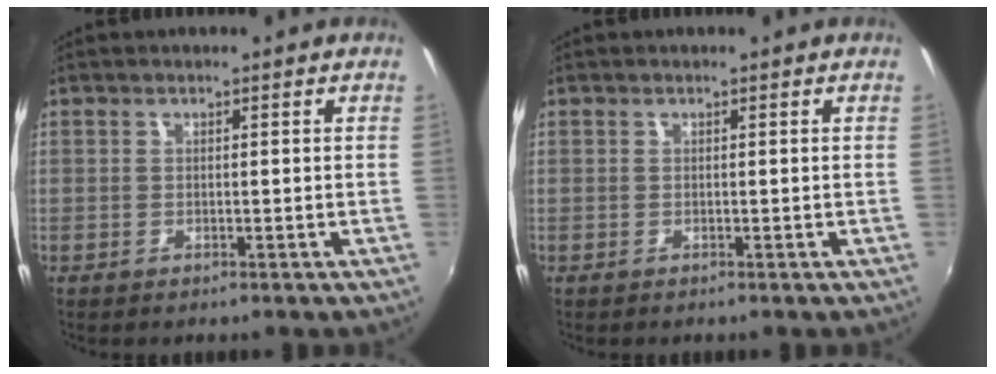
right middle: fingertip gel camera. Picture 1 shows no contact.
{"total": 0.0}